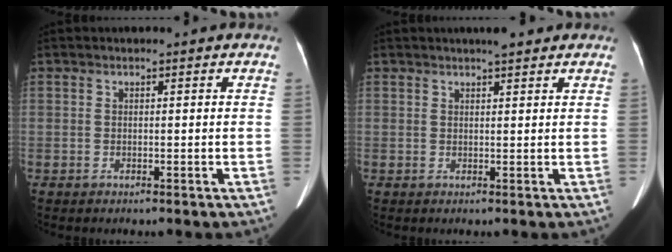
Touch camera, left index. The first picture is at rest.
{"total": 2.8, "force": [2.2, 0.4, 1.6], "torque": [-0.023, 0.007, 0.032]}